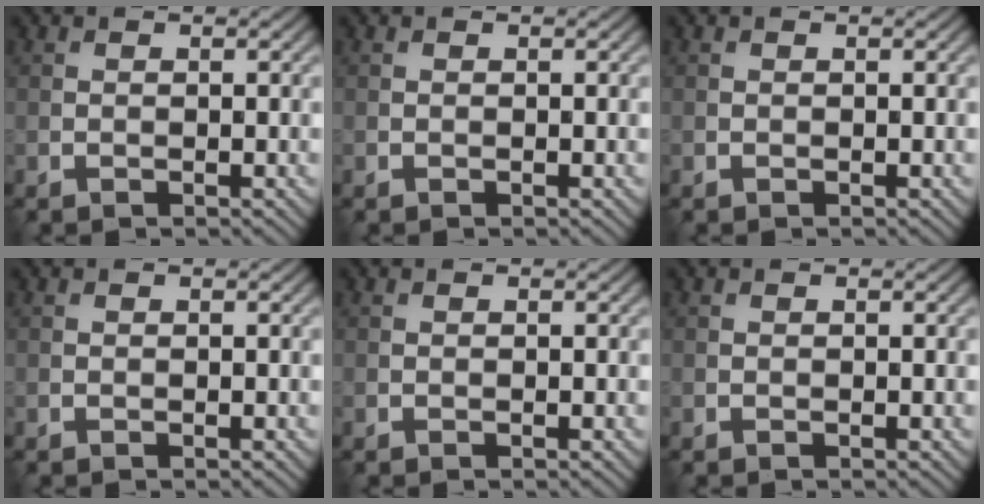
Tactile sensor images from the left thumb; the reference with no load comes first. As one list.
[{"total": 0.0}, {"total": 0.0}, {"total": 0.0}, {"total": 0.0}, {"total": 0.0}]